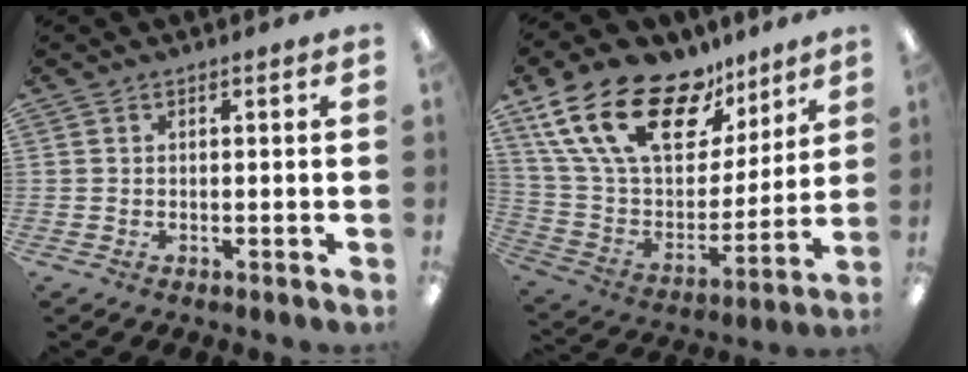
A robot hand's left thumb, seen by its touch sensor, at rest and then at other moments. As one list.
[{"total": 24.0, "force": [14.4, 12.5, 14.7], "torque": [-0.279, -0.074, 0.259]}]